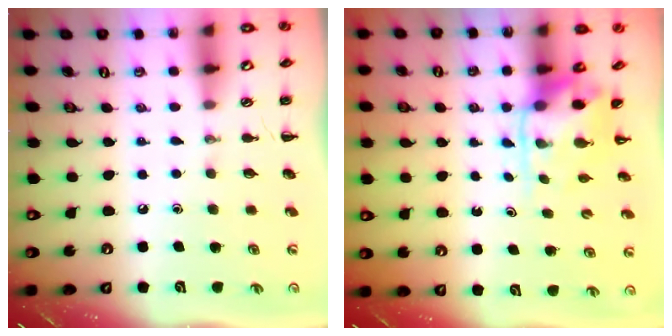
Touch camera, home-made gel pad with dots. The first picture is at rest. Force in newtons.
{"total": 4.0, "press": 3.9, "slide": 0.8}